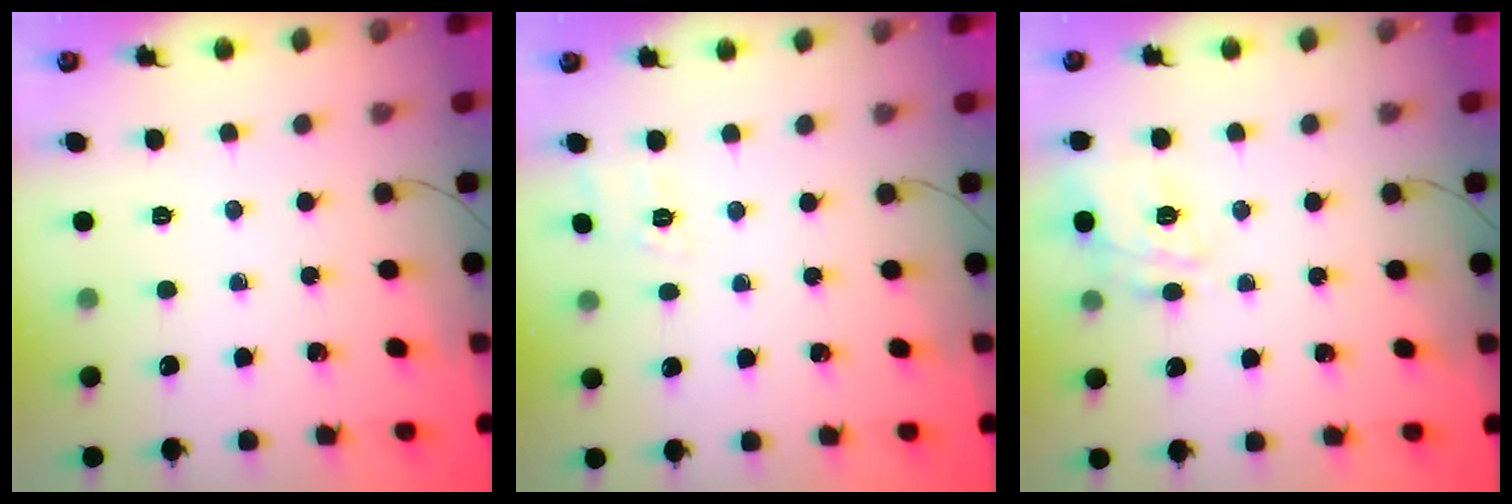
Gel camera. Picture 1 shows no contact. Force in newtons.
{"total": 3.6, "press": 3.0, "slide": 2.0}
{"total": 12.7, "press": 12.7, "slide": 1.0}